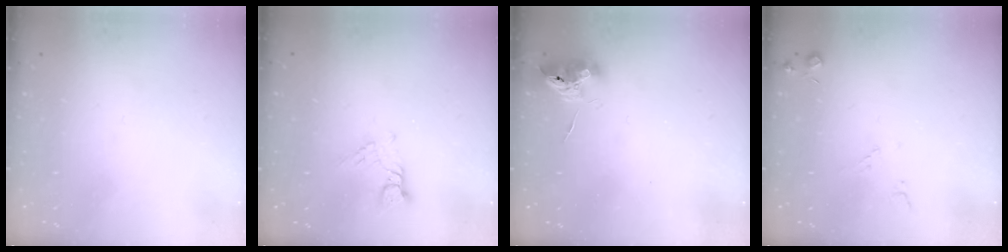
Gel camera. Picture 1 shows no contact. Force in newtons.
{"total": 3.1, "press": 3.1, "slide": 0.4}
{"total": 9.8, "press": 9.7, "slide": 1.4}
{"total": 5.6, "press": 5.6, "slide": 0.9}